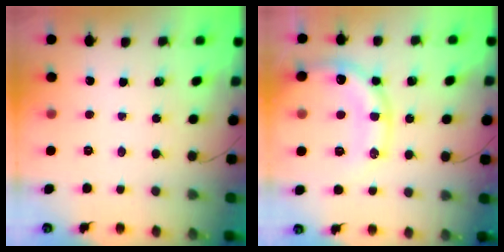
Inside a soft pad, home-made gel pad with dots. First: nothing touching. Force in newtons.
{"total": 17.6, "press": 17.4, "slide": 2.7}